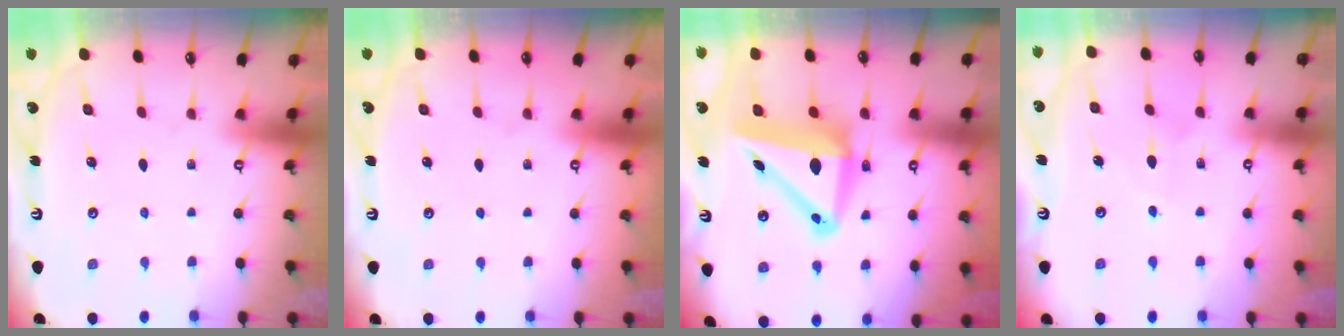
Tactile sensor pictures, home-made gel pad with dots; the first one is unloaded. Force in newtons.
{"total": 0.0}
{"total": 12.0, "press": 11.7, "slide": 2.5}
{"total": 5.5, "press": 5.5, "slide": 0.5}